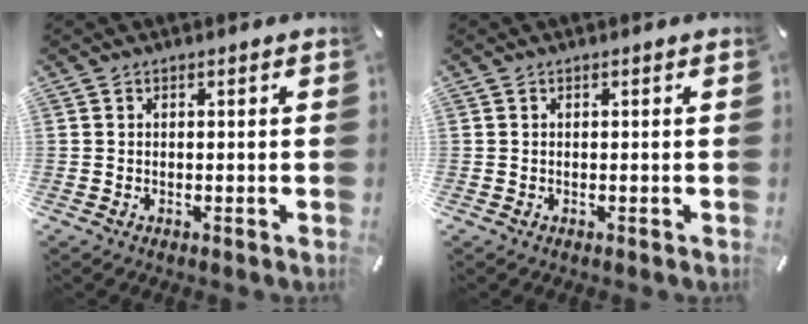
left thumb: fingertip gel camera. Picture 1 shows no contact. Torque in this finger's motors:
{"motor_torque": [0.00, 0.00, 0.00, 0.00, 0.00]}